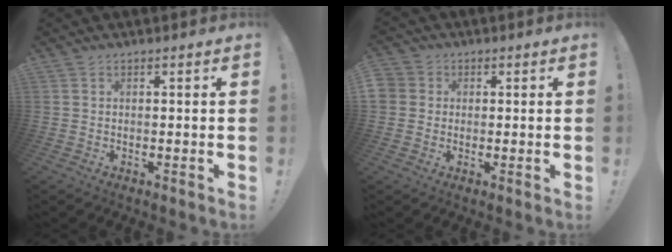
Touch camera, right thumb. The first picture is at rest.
{"total": 3.7, "force": [0.0, 3.5, 1.1], "torque": [-0.025, 0.003, -0.001]}